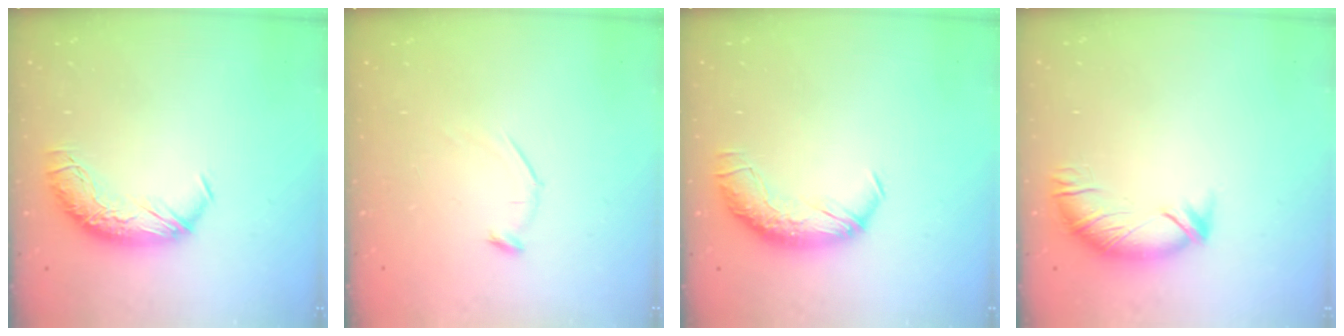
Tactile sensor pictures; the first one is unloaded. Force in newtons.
{"total": 7.8, "press": 7.8, "slide": 1.0}
{"total": 1.7, "press": 0.7, "slide": 1.6}
{"total": 3.1, "press": 3.0, "slide": 0.9}